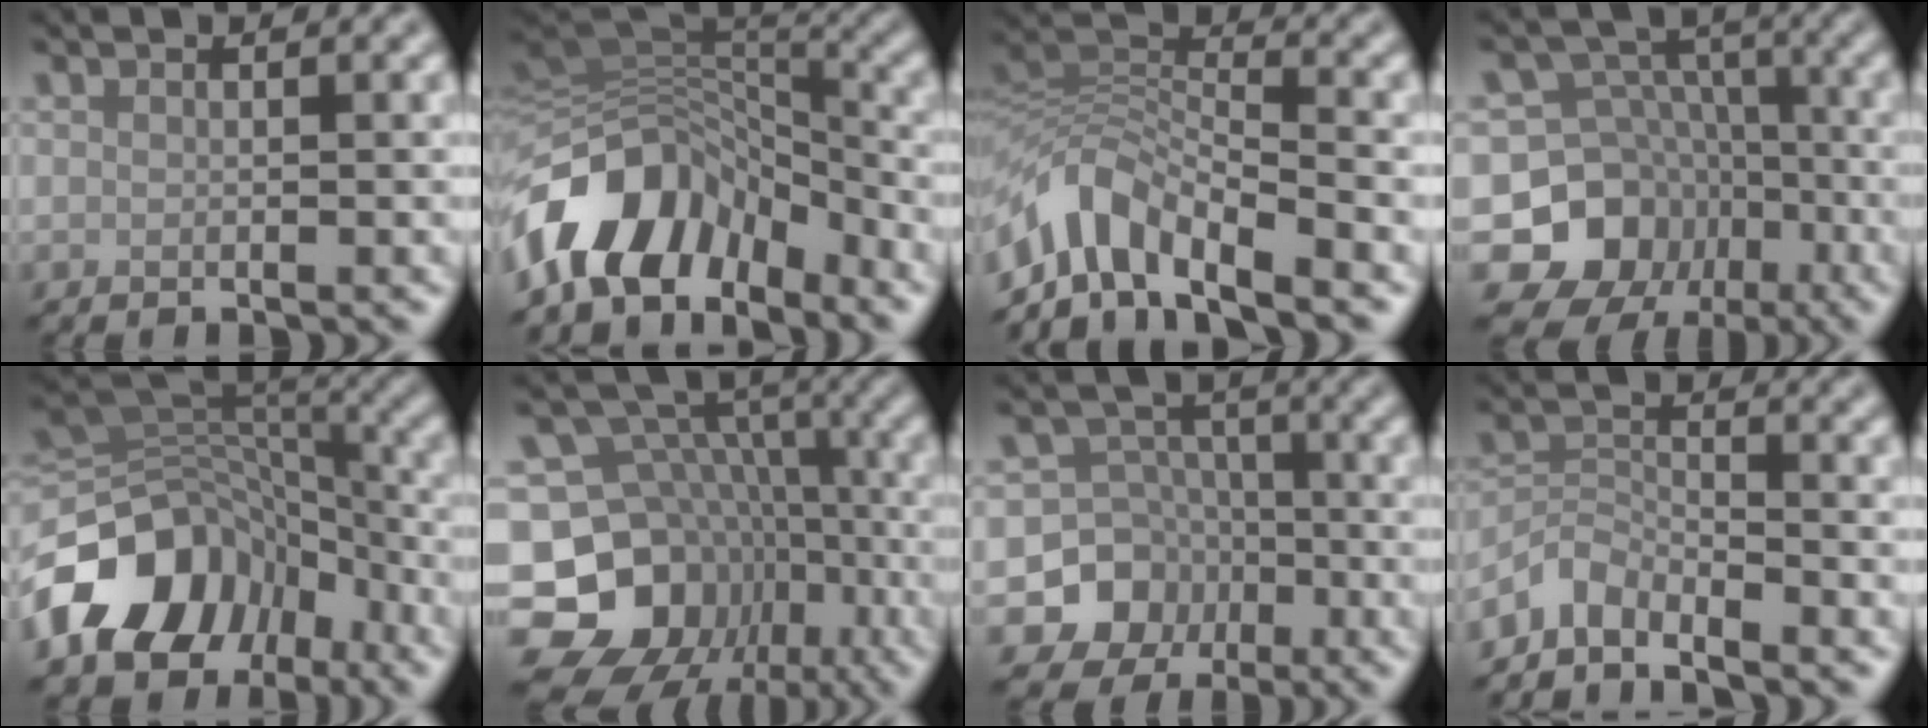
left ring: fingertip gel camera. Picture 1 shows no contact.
{"total": 10.1, "force": [-5.7, 6.4, 5.4], "torque": [-0.097, 0.015, -0.111]}
{"total": 7.2, "force": [-5.2, 2.8, 4.2], "torque": [-0.063, 0.006, -0.109]}
{"total": 9.9, "force": [-4.5, 8.4, 2.7], "torque": [-0.059, 0.014, -0.098]}
{"total": 11.9, "force": [-5.9, 8.6, 5.8], "torque": [-0.108, 0.008, -0.110]}
{"total": 13.6, "force": [-5.9, 11.1, 5.0], "torque": [-0.102, 0.017, -0.088]}
{"total": 6.9, "force": [-3.0, 6.1, 1.3], "torque": [-0.004, 0.008, -0.078]}
{"total": 3.2, "force": [-2.9, 1.1, 0.8], "torque": [-0.016, 0.004, -0.073]}